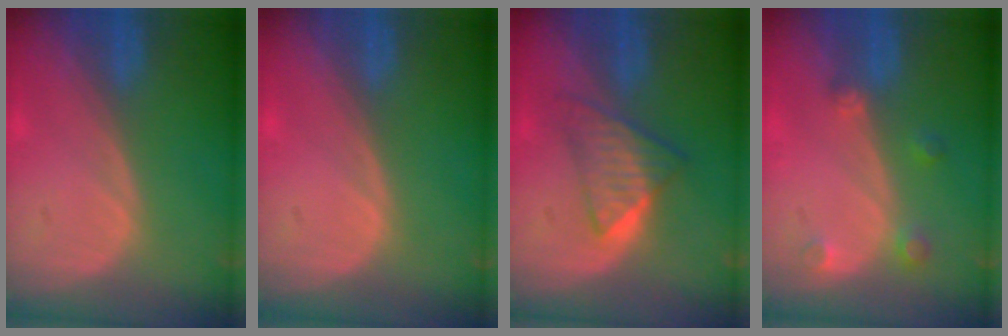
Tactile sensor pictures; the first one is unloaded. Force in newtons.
{"total": 0.0}
{"total": 6.3, "press": 5.5, "slide": 3.0}
{"total": 2.7, "press": 2.6, "slide": 0.5}